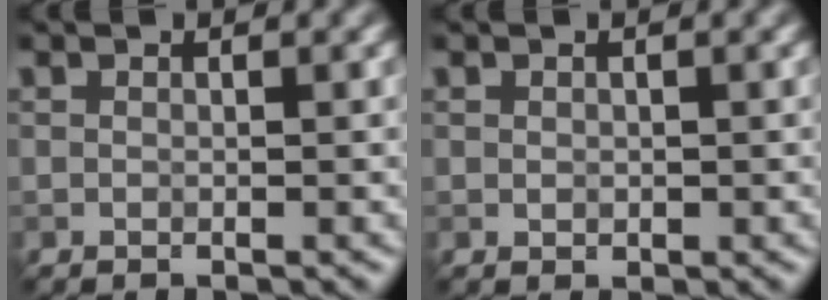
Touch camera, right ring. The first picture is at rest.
{"total": 0.7, "force": [0.2, 0.6, 0.3], "torque": [-0.004, -0.001, 0.001]}